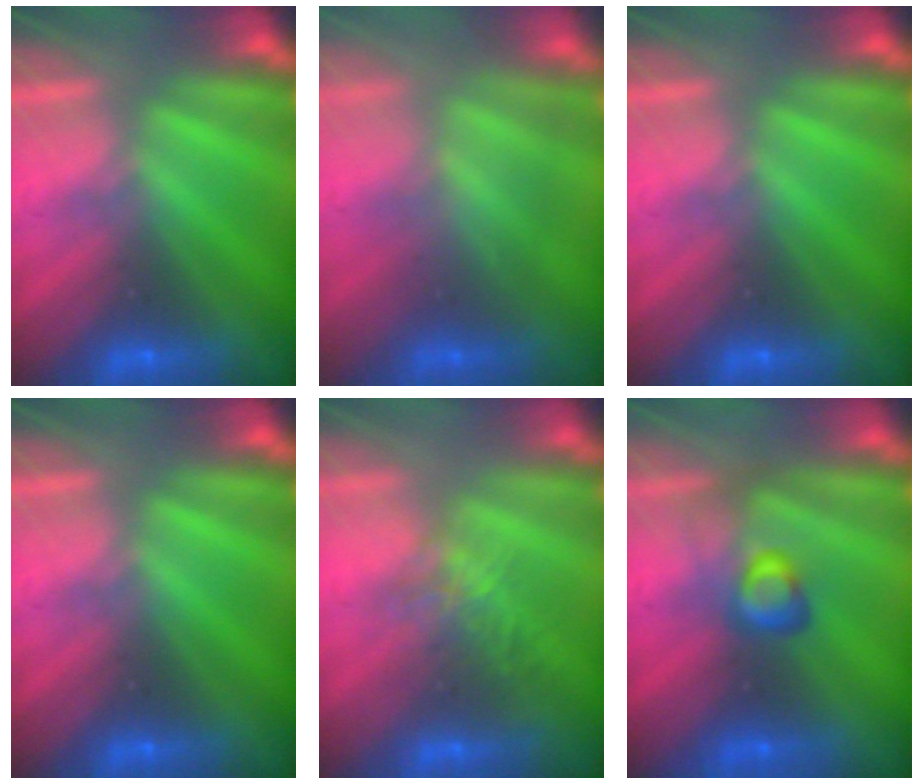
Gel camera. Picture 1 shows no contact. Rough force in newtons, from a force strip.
{"total": 3.7}
{"total": 0.0}
{"total": 0.0}
{"total": 3.8}
{"total": 2.8}